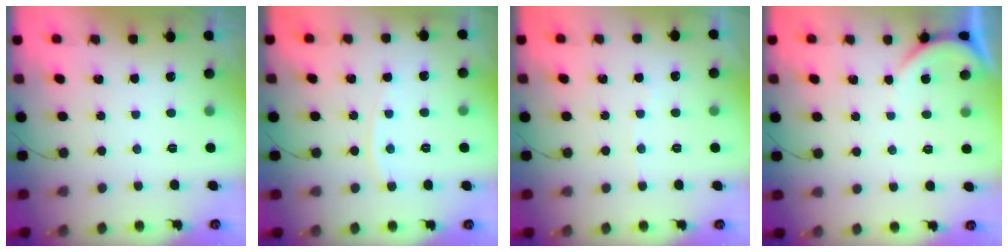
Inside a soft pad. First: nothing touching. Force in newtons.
{"total": 4.3, "press": 4.3, "slide": 0.5}
{"total": 2.0, "press": 2.0, "slide": 0.3}
{"total": 2.8, "press": 2.8, "slide": 0.5}